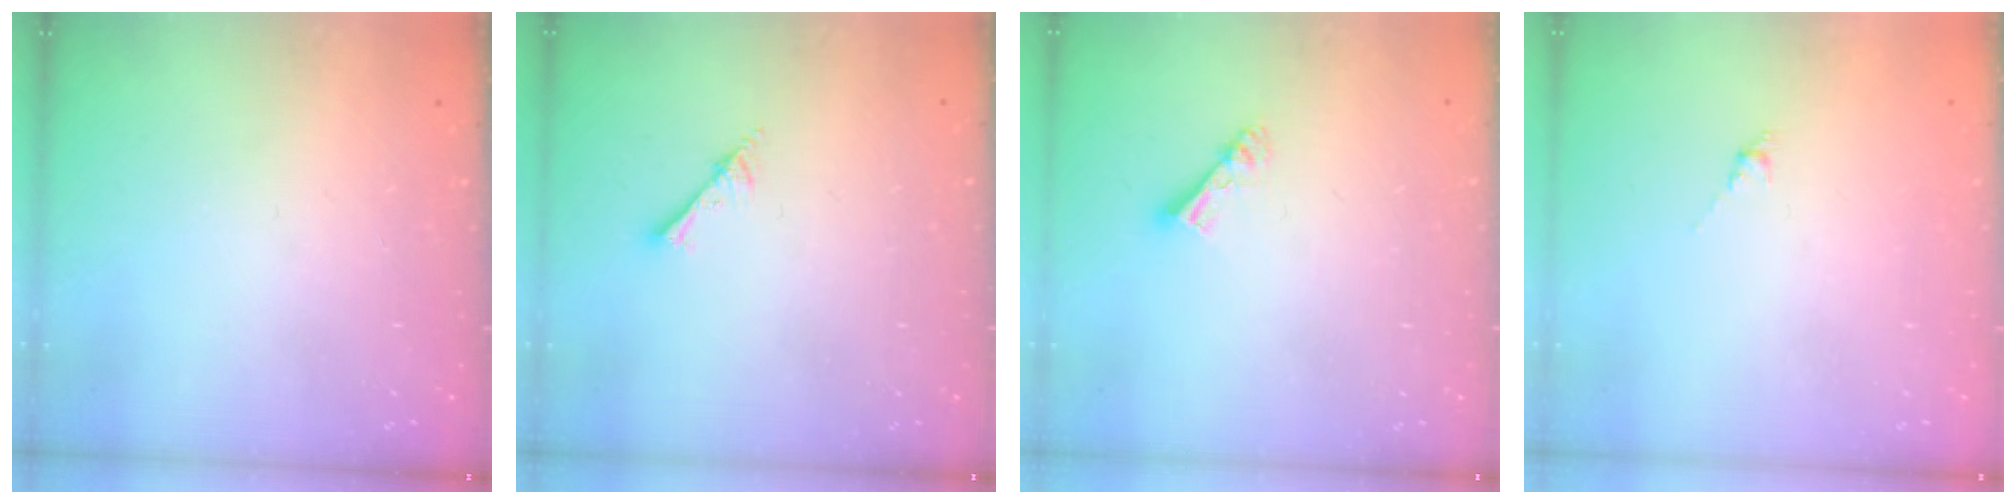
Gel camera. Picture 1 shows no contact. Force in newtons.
{"total": 2.5, "press": 2.5, "slide": 0.2}
{"total": 4.3, "press": 4.3, "slide": 0.3}
{"total": 0.0}